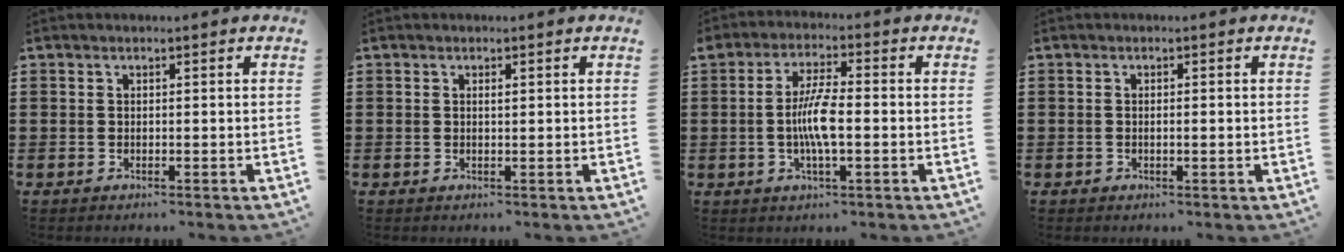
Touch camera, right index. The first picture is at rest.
{"total": 0.5, "force": [0.2, 0.1, 0.5], "torque": [-0.009, -0.001, 0.004]}
{"total": 6.2, "force": [-0.8, 1.5, 5.9], "torque": [-0.126, -0.003, -0.023]}
{"total": 0.6, "force": [-0.1, 0.2, 0.6], "torque": [-0.012, -0.002, -0.001]}